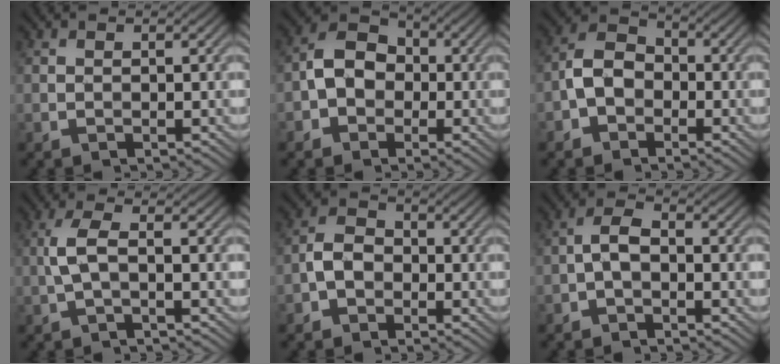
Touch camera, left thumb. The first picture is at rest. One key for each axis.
{"total": 5.7, "fx": -1.2, "fy": 4.6, "fz": 3.1, "tx": -0.060, "ty": 0.009, "tz": -0.034}
{"total": 5.1, "fx": -2.0, "fy": 3.8, "fz": 2.8, "tx": -0.056, "ty": 0.006, "tz": -0.050}
{"total": 3.2, "fx": -0.3, "fy": 0.8, "fz": 3.1, "tx": -0.071, "ty": 0.009, "tz": -0.011}
{"total": 3.7, "fx": -1.5, "fy": 2.8, "fz": 1.9, "tx": -0.040, "ty": 0.006, "tz": -0.038}
{"total": 2.9, "fx": -1.0, "fy": 1.5, "fz": 2.3, "tx": -0.044, "ty": 0.010, "tz": -0.027}